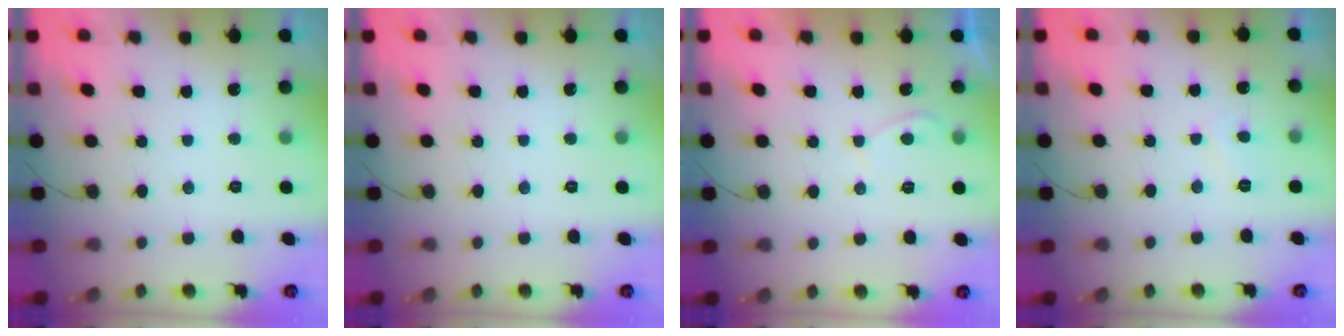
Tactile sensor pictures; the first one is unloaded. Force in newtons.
{"total": 0.0}
{"total": 1.2, "press": 1.0, "slide": 0.6}
{"total": 3.7, "press": 3.7, "slide": 0.4}